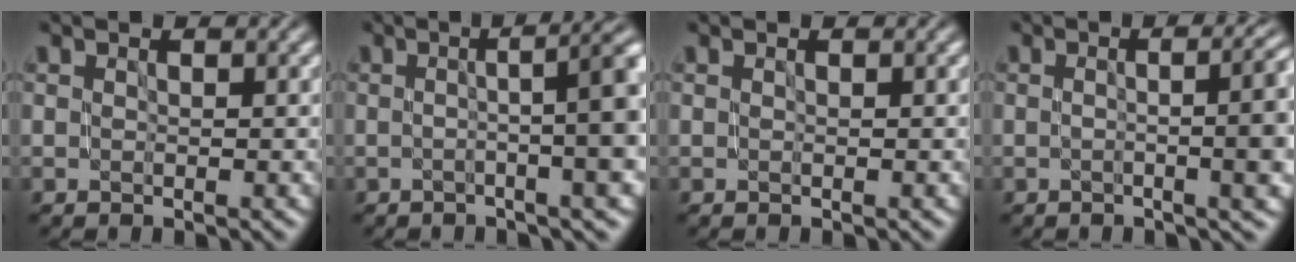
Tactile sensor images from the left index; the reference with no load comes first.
{"total": 8.4, "force": [0.1, 2.3, 8.1], "torque": [-0.070, 0.016, -0.006]}
{"total": 0.0}
{"total": 9.1, "force": [0.2, 3.5, 8.5], "torque": [-0.059, 0.021, -0.009]}